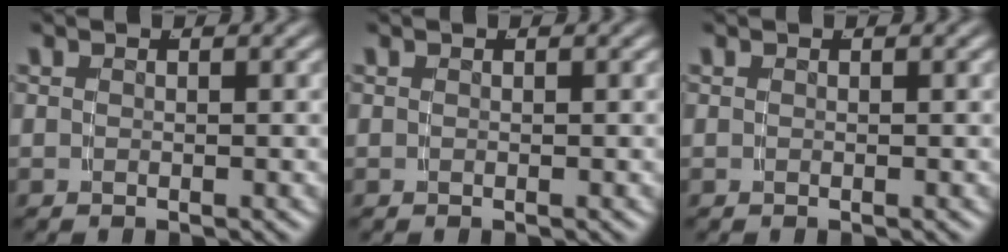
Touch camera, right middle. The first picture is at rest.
{"total": 0.0}
{"total": 0.0}